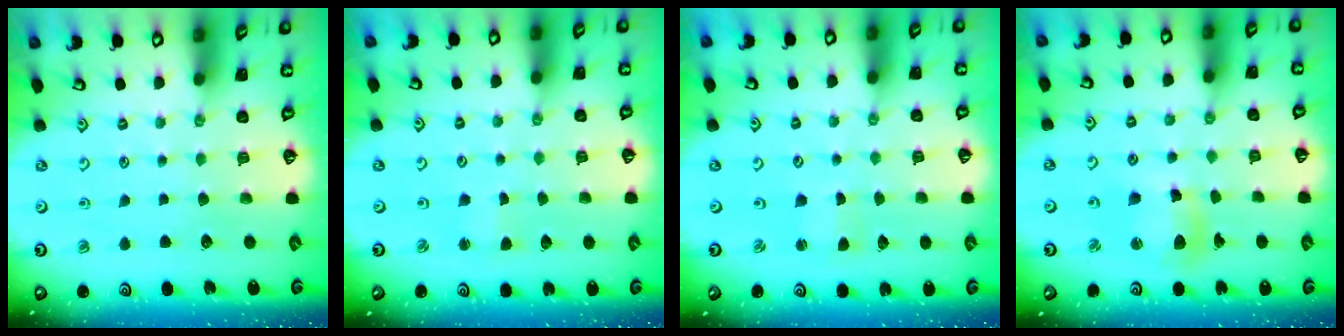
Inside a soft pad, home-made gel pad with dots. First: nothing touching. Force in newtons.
{"total": 2.1, "press": 2.1, "slide": 0.4}
{"total": 0.9, "press": 0.9, "slide": 0.1}
{"total": 11.2, "press": 11.2, "slide": 1.4}